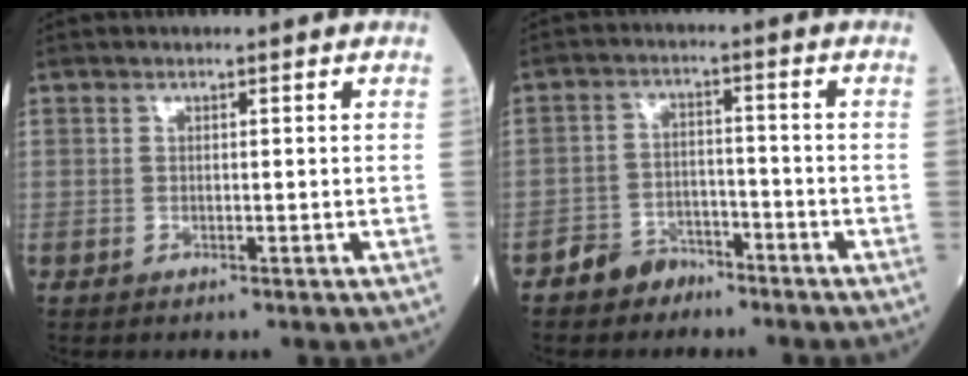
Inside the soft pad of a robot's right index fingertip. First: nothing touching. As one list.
[{"total": 4.4, "force": [-3.5, 2.6, 0.5], "torque": [-0.008, 0.012, -0.059]}]